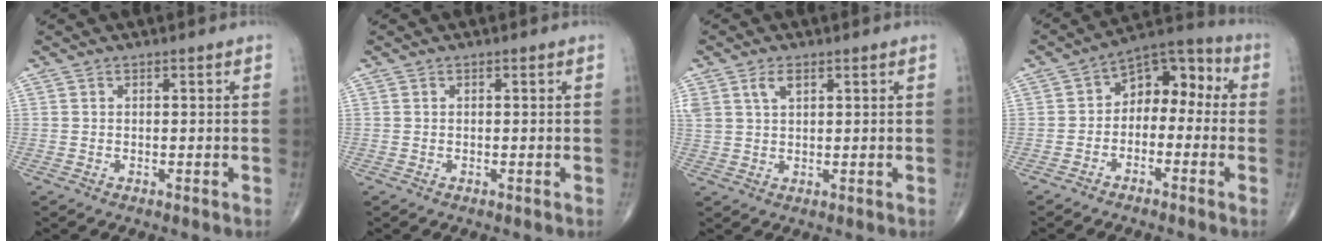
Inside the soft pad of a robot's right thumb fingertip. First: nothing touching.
{"total": 0.0}
{"total": 3.9, "force": [2.0, 2.0, 2.7], "torque": [-0.053, 0.000, 0.044]}
{"total": 9.5, "force": [-0.9, 6.6, 6.8], "torque": [-0.058, 0.051, -0.035]}